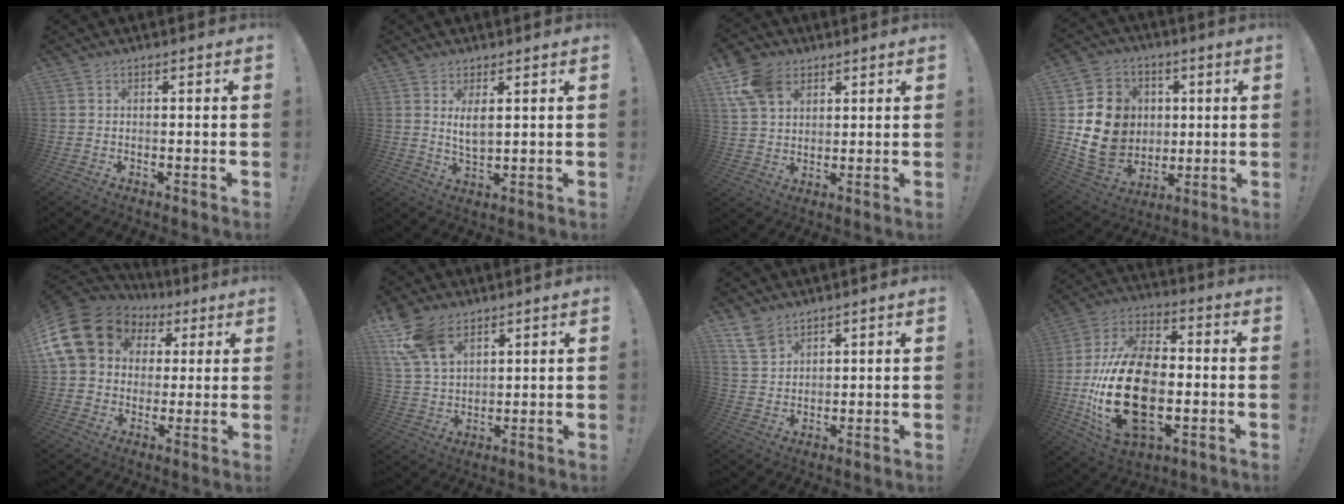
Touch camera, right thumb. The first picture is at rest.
{"total": 4.6, "force": [1.8, 1.8, 3.8], "torque": [-0.064, -0.009, 0.029]}
{"total": 12.1, "force": [6.0, 8.6, 6.0], "torque": [-0.118, -0.024, 0.118]}
{"total": 17.5, "force": [1.2, 15.4, 8.3], "torque": [-0.142, 0.005, 0.050]}
{"total": 18.8, "force": [6.3, 14.7, 9.9], "torque": [-0.182, -0.022, 0.132]}
{"total": 13.6, "force": [8.0, 8.3, 7.2], "torque": [-0.152, -0.035, 0.155]}
{"total": 8.1, "force": [5.9, 4.8, 2.7], "torque": [-0.054, -0.030, 0.118]}
{"total": 26.5, "force": [-4.1, 16.1, 20.6], "torque": [-0.409, 0.023, -0.056]}